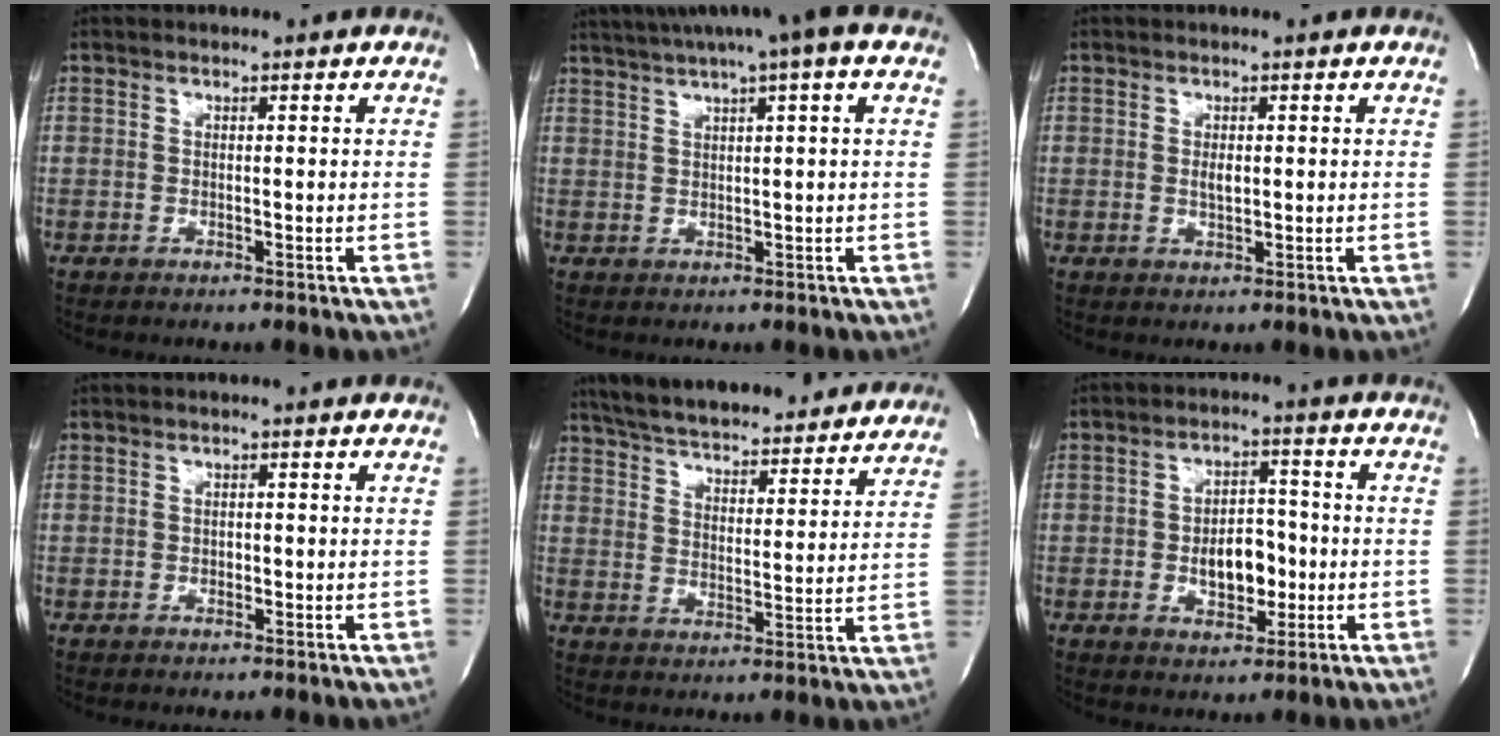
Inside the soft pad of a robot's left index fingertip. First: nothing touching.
{"total": 9.2, "force": [6.1, -0.4, 6.8], "torque": [-0.113, 0.031, 0.085]}
{"total": 1.4, "force": [0.0, 0.5, 1.3], "torque": [-0.023, -0.004, 0.003]}
{"total": 0.6, "force": [-0.3, 0.4, 0.4], "torque": [-0.003, 0.000, -0.007]}
{"total": 25.9, "force": [23.5, 5.2, 9.6], "torque": [-0.160, -0.001, 0.312]}
{"total": 6.7, "force": [-1.4, 3.8, 5.4], "torque": [-0.086, 0.009, -0.018]}